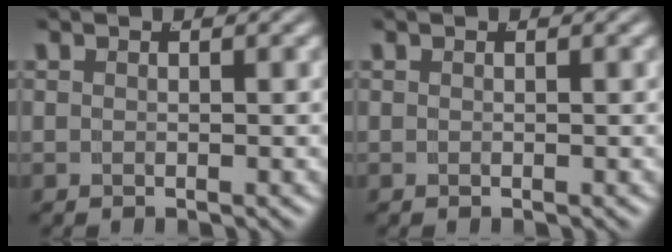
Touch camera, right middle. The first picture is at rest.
{"total": 0.0}